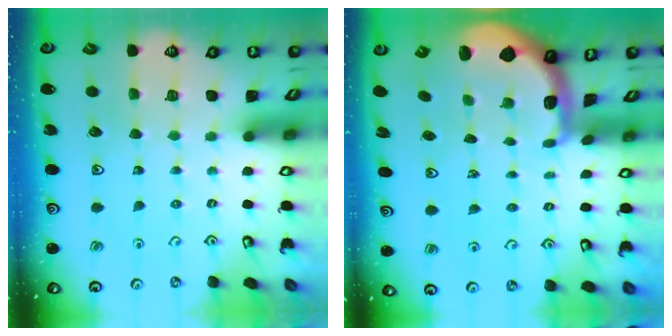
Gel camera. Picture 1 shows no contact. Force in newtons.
{"total": 1.7, "press": 1.6, "slide": 0.4}